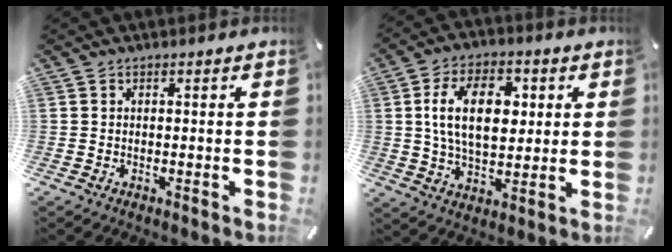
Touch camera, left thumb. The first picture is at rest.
{"total": 14.7, "force": [2.6, 9.2, 11.2], "torque": [-0.213, 0.005, 0.041]}